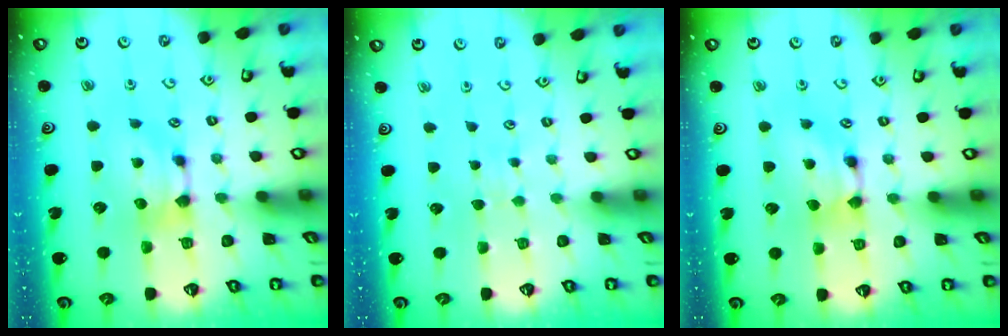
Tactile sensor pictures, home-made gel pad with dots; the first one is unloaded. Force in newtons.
{"total": 3.9, "press": 3.9, "slide": 0.2}
{"total": 1.5, "press": 1.5, "slide": 0.1}